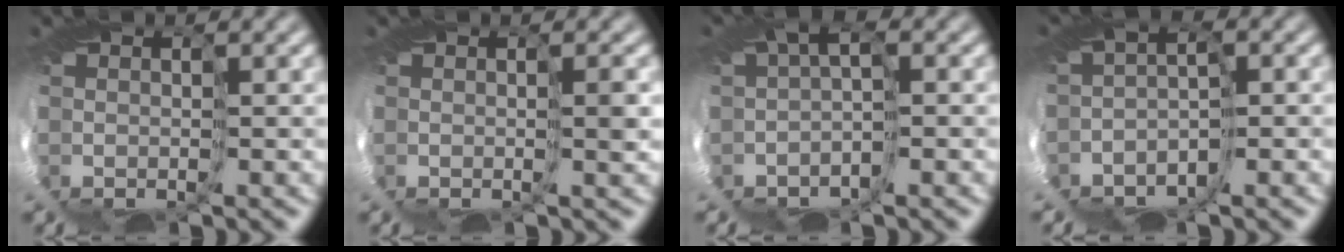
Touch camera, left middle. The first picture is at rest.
{"total": 1.2, "force": [0.0, 0.0, 1.2], "torque": [-0.007, 0.002, 0.008]}
{"total": 1.7, "force": [-1.5, 0.2, 0.7], "torque": [-0.019, -0.005, -0.033]}
{"total": 4.3, "force": [-3.5, 1.6, 1.9], "torque": [-0.040, -0.014, -0.058]}